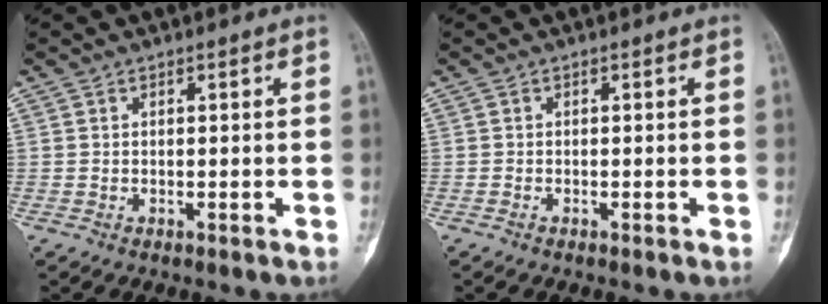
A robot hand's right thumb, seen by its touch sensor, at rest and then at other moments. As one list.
[{"total": 0.0}]